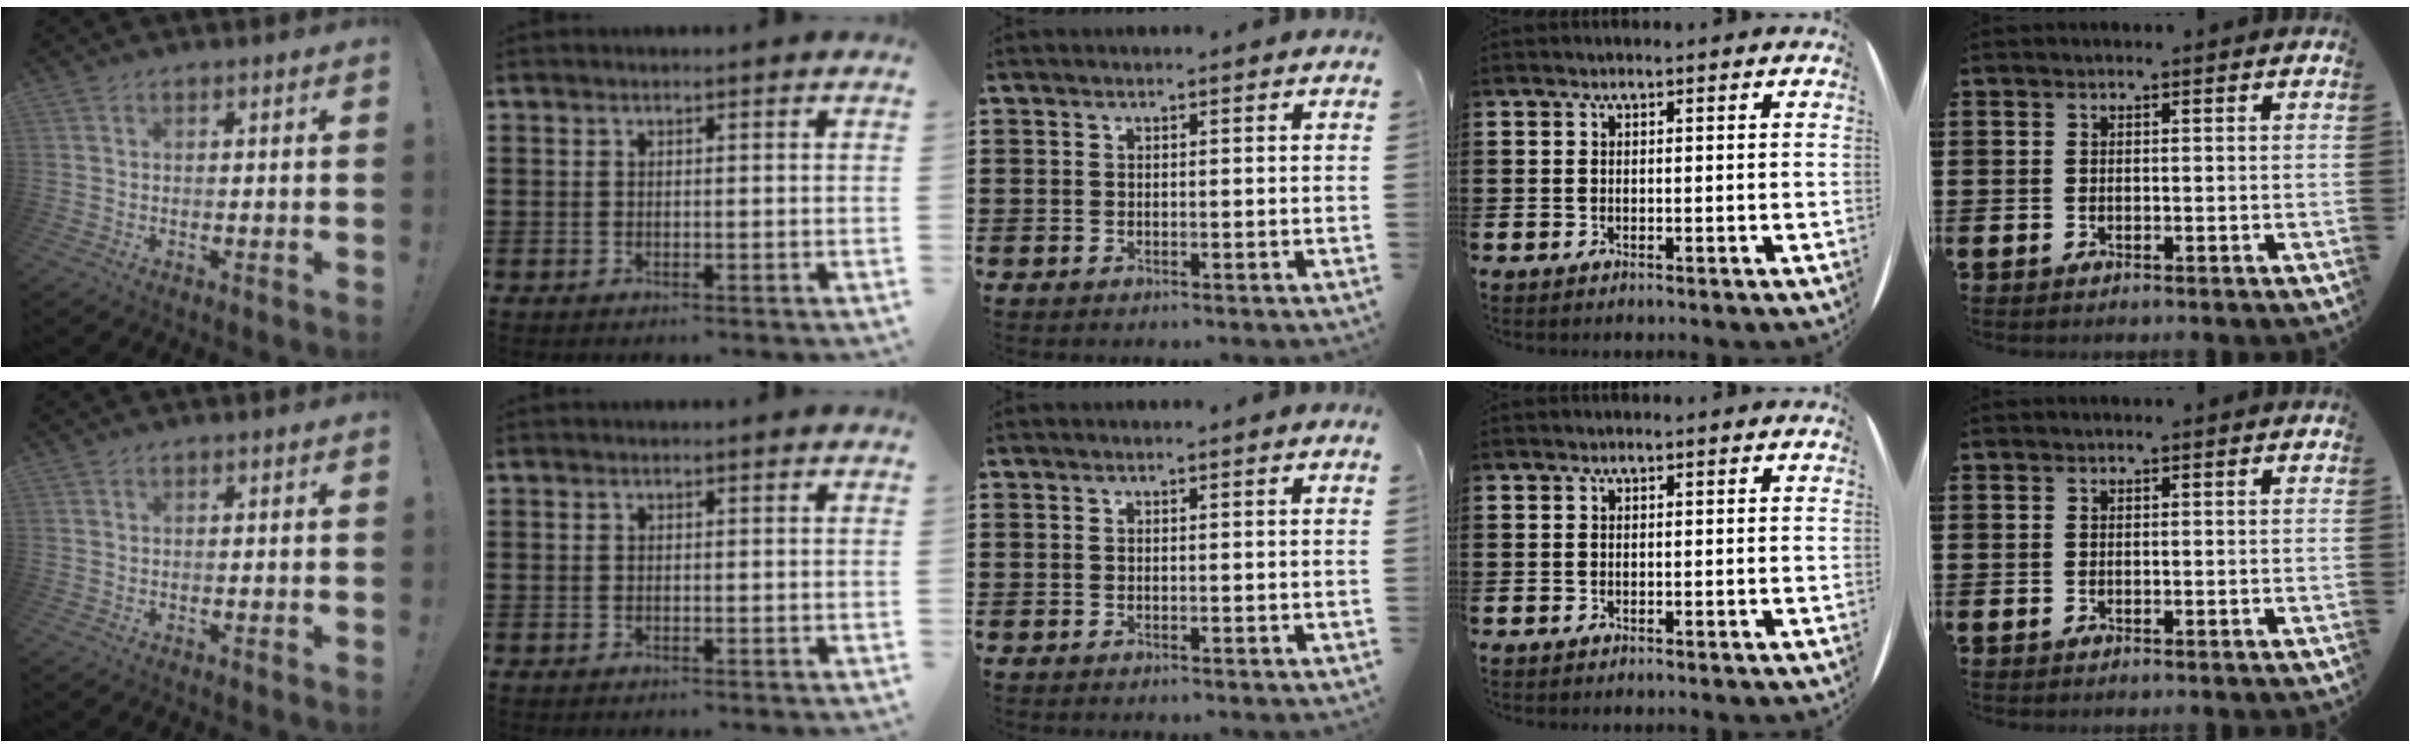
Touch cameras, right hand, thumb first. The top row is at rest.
{}